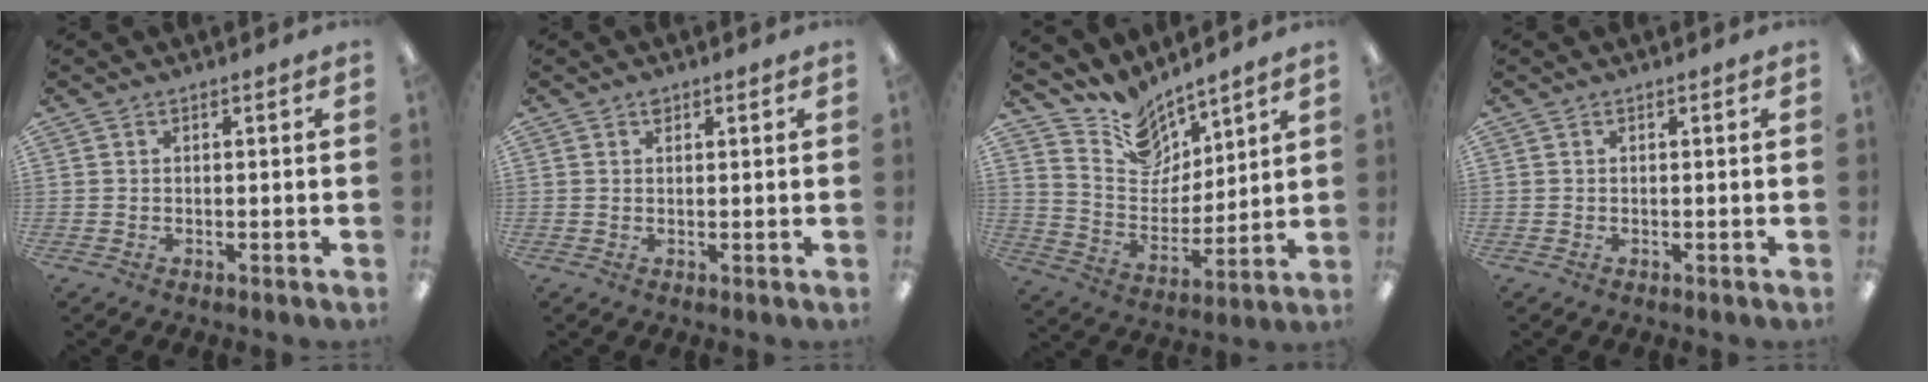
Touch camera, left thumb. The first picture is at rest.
{"total": 1.3, "force": [0.9, 0.7, 0.6], "torque": [-0.005, -0.003, 0.016]}
{"total": 11.3, "force": [9.8, 5.4, 1.9], "torque": [-0.057, -0.081, 0.188]}
{"total": 0.0}